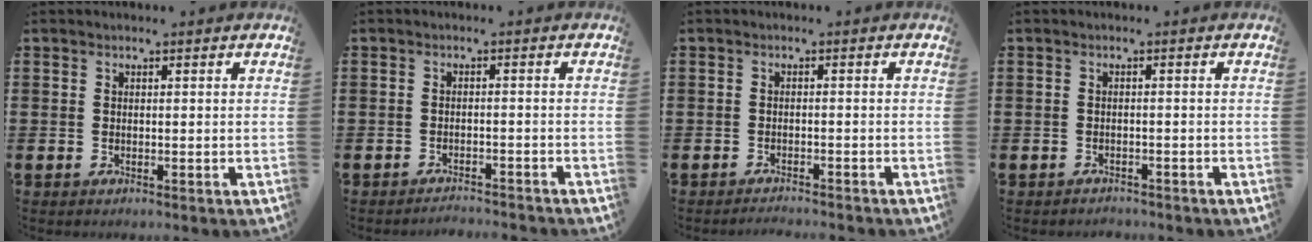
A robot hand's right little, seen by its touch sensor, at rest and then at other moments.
{"total": 1.6, "force": [-1.6, -0.1, 0.0], "torque": [-0.002, 0.005, -0.033]}
{"total": 1.2, "force": [-1.2, -0.1, 0.1], "torque": [-0.003, 0.001, -0.024]}
{"total": 0.9, "force": [-0.9, 0.2, -0.1], "torque": [-0.002, 0.002, -0.019]}